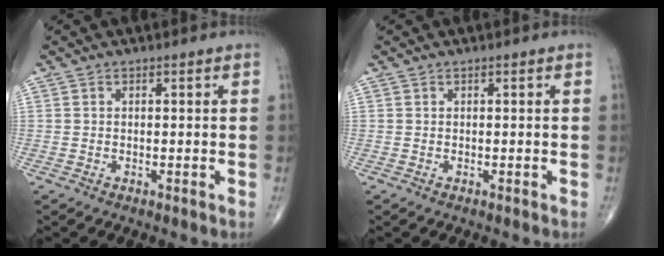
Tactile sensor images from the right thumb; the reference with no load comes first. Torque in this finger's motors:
{"motor_torque": [0.00, 0.00, 0.00, 0.01, 0.00]}